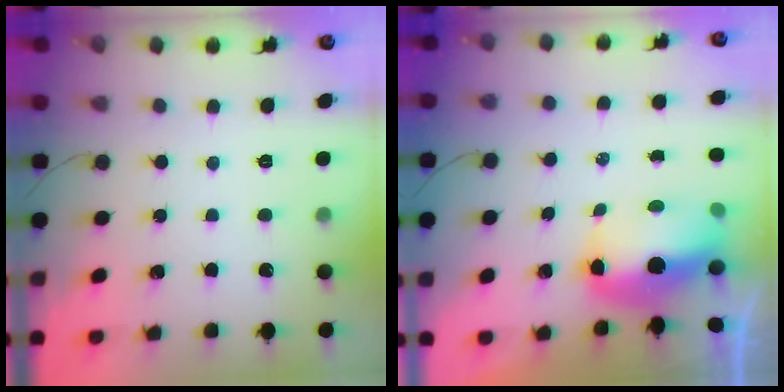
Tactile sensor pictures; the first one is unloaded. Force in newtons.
{"total": 9.8, "press": 9.5, "slide": 2.1}